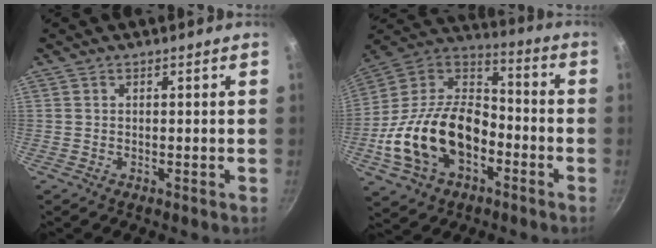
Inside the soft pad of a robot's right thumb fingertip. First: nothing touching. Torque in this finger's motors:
{"motor_torque": [2.10, 2.91, 1.98, -0.79, 0.59]}